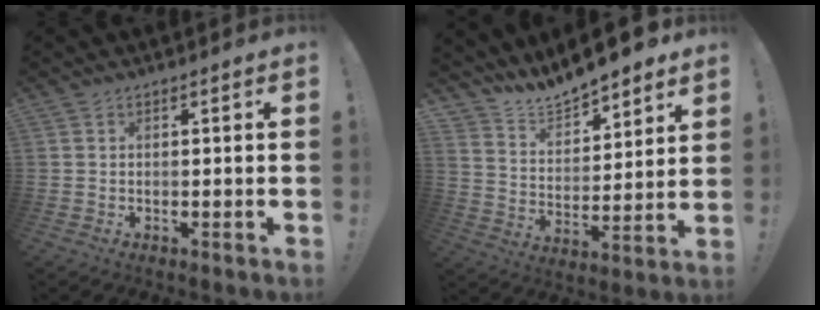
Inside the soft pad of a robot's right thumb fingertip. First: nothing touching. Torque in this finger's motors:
{"motor_torque": [0.73, 1.01, 0.38, 0.39, 0.01]}